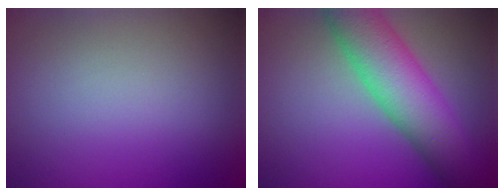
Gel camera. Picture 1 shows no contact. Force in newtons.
{"total": 8.4, "press": 8.4, "slide": 0.5}